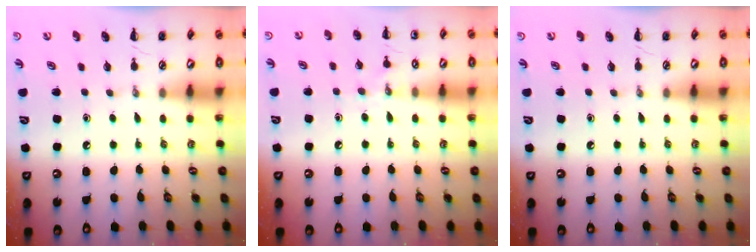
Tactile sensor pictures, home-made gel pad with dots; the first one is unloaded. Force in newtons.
{"total": 7.1, "press": 6.8, "slide": 1.9}
{"total": 0.0}